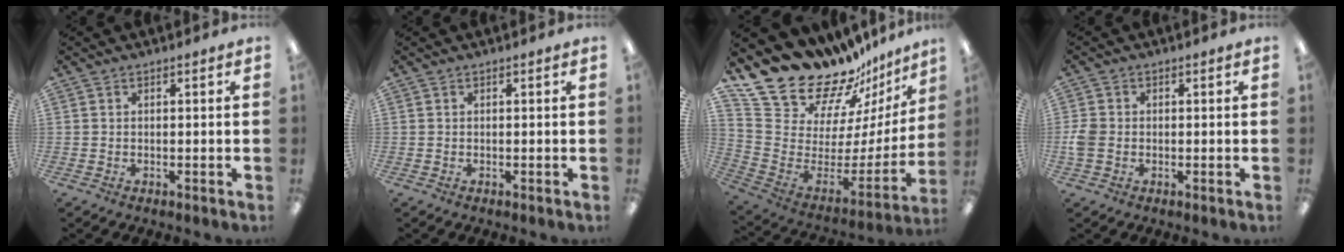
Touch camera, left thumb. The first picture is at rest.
{"total": 0.0}
{"total": 23.5, "force": [20.5, 8.9, 7.2], "torque": [-0.122, -0.173, 0.382]}
{"total": 3.8, "force": [-0.5, 3.1, 2.1], "torque": [-0.032, 0.003, -0.010]}